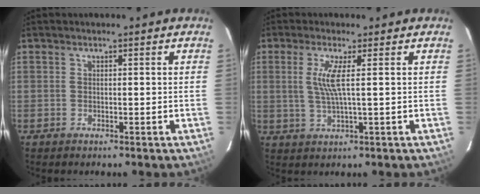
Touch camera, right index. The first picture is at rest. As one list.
[{"total": 4.6, "force": [0.9, -0.3, 4.5], "torque": [-0.091, -0.005, 0.020]}]